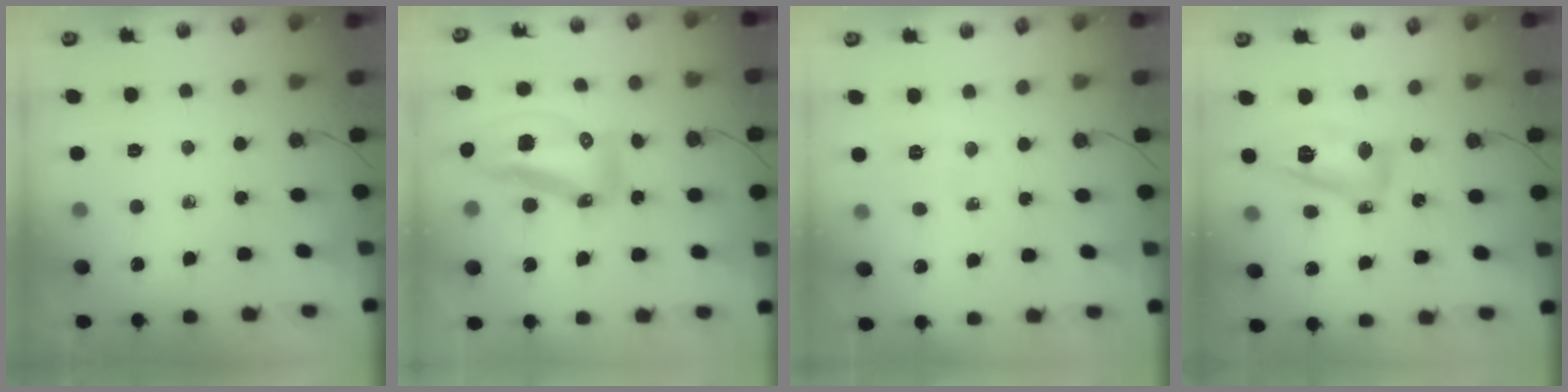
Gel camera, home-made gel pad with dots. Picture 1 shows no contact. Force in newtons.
{"total": 14.3, "press": 14.2, "slide": 1.7}
{"total": 4.0, "press": 3.9, "slide": 1.1}
{"total": 13.8, "press": 13.7, "slide": 1.2}